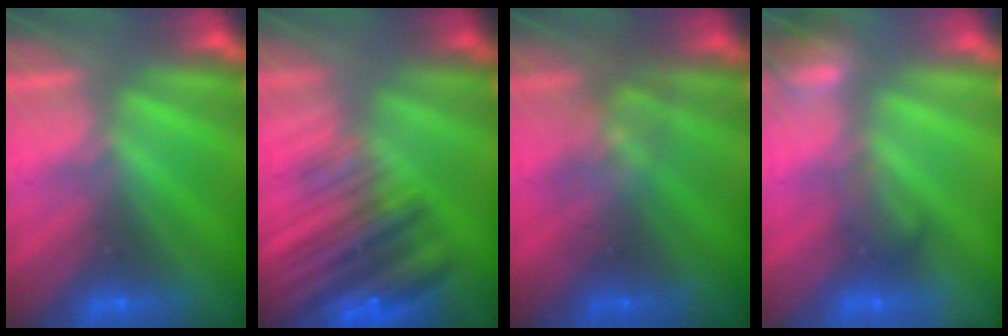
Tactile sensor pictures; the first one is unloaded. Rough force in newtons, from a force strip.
{"total": 7.3}
{"total": 2.3}
{"total": 2.7}